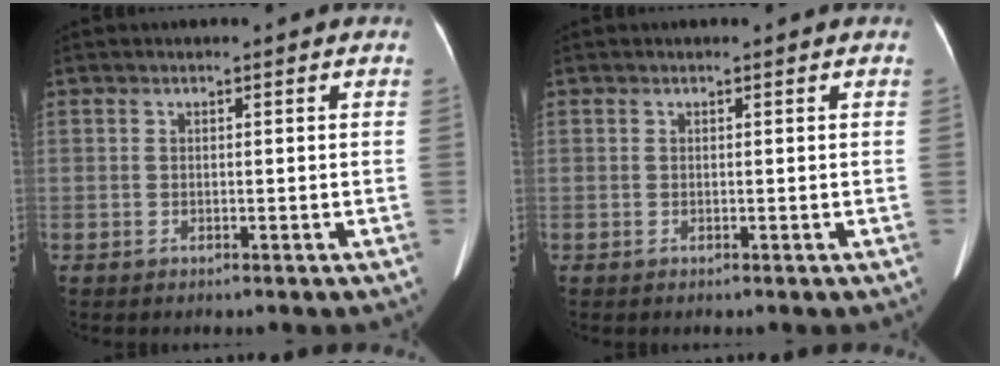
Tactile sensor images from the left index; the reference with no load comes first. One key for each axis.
{"total": 0.6, "fx": 0.6, "fy": 0.2, "fz": 0.1, "tx": -0.007, "ty": 0.006, "tz": 0.007}